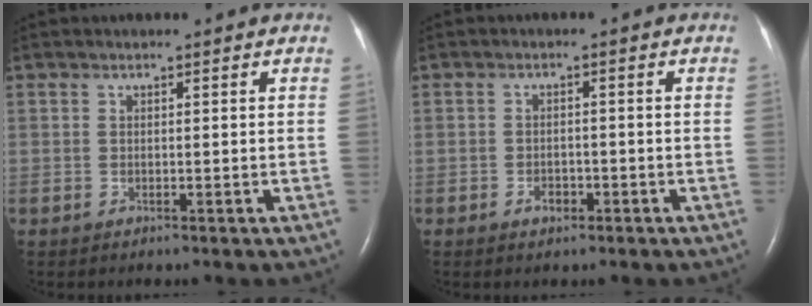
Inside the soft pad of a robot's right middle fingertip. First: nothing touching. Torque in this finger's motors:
{"motor_torque": [0.32, -0.16, 0.10, 0.03]}